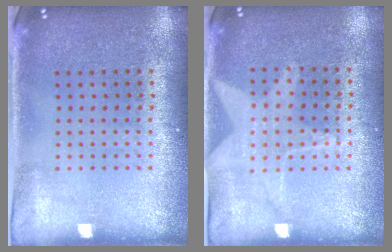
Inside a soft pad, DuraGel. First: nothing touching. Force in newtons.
{"total": 1.0, "press": 0.9, "slide": 0.4}